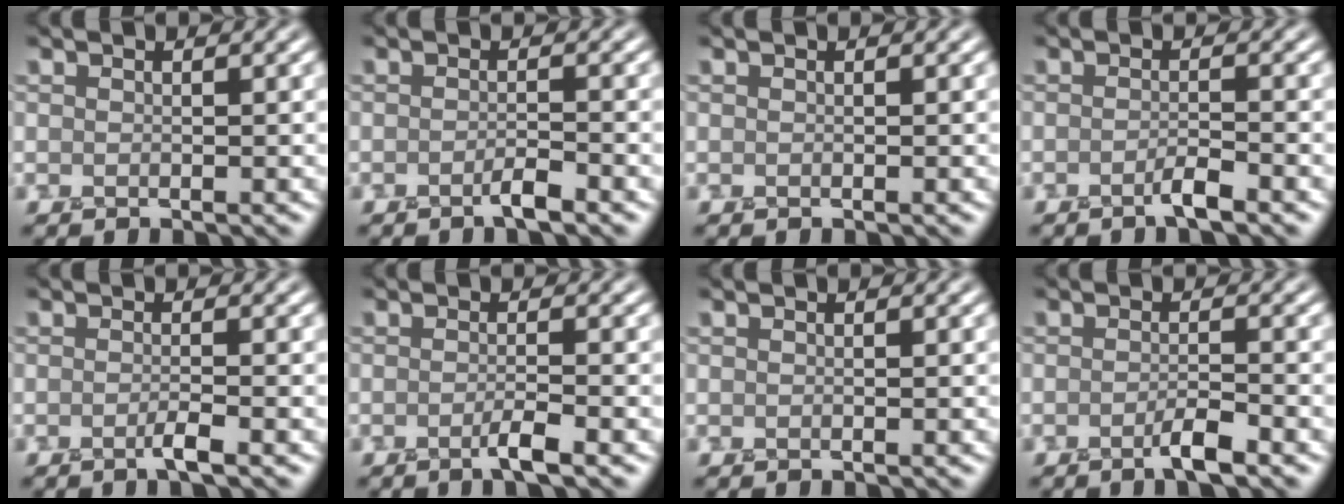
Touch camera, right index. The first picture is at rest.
{"total": 1.4, "force": [-0.9, 0.2, 1.1], "torque": [-0.013, 0.007, -0.022]}
{"total": 0.0}
{"total": 1.5, "force": [-0.9, 0.2, 1.1], "torque": [-0.014, 0.009, -0.024]}
{"total": 1.4, "force": [-0.5, 0.3, 1.3], "torque": [-0.016, 0.005, -0.017]}
{"total": 1.8, "force": [-0.8, 0.3, 1.6], "torque": [-0.020, 0.007, -0.020]}
{"total": 0.0}
{"total": 1.9, "force": [-1.1, 0.3, 1.6], "torque": [-0.022, 0.008, -0.026]}